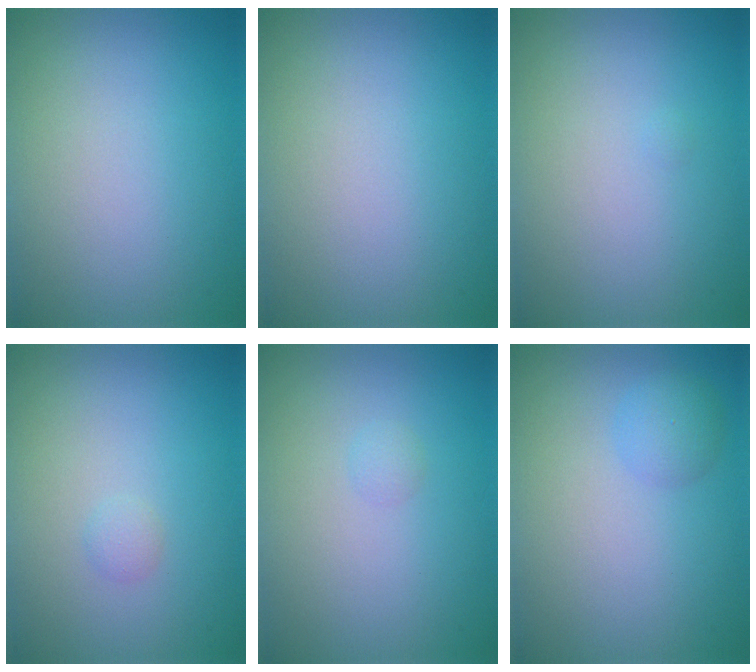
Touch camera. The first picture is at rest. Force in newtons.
{"total": 0.0}
{"total": 0.0}
{"total": 0.6, "press": 0.6, "slide": 0.0}
{"total": 0.6, "press": 0.6, "slide": 0.1}
{"total": 1.9, "press": 1.9, "slide": 0.1}